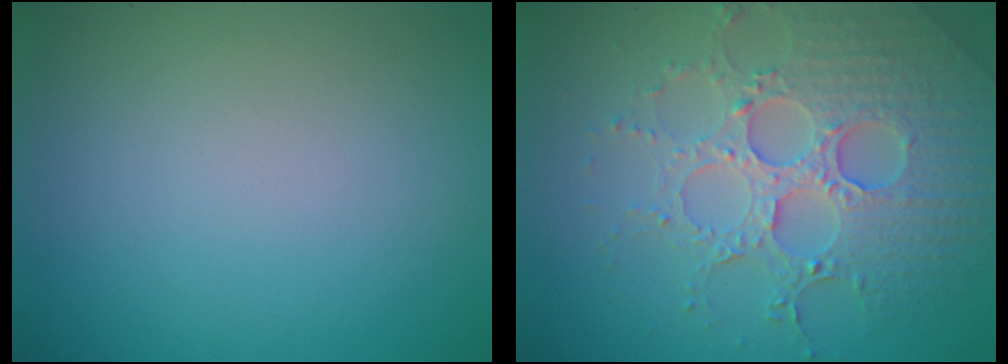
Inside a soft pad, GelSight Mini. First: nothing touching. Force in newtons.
{"total": 6.4, "press": 5.1, "slide": 3.8}